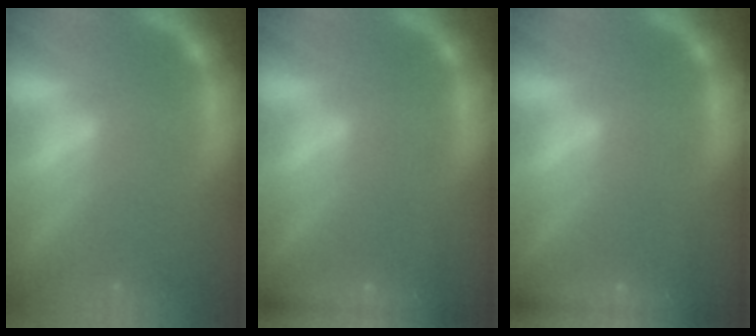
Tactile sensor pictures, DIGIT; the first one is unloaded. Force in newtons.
{"total": 3.0}
{"total": 3.0}